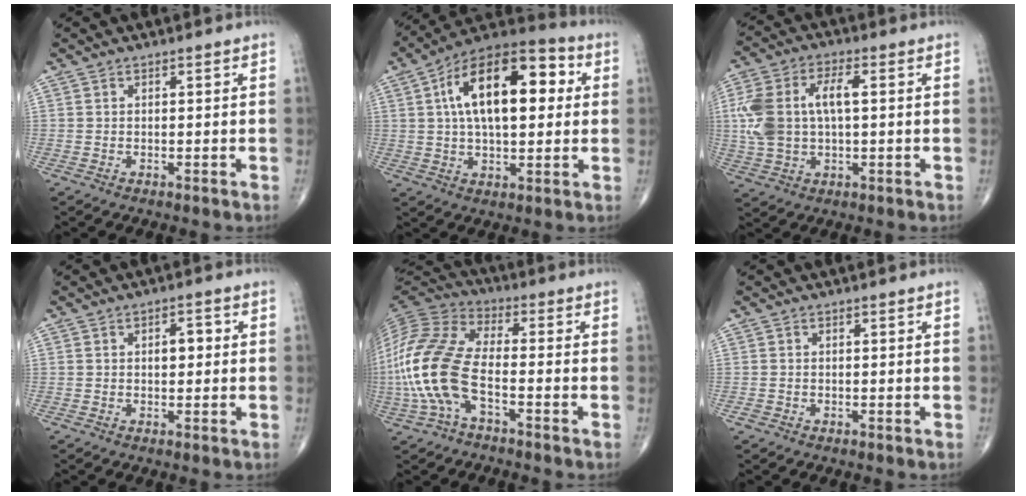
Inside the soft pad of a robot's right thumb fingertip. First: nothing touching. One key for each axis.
{"total": 20.6, "fx": 4.2, "fy": 10.1, "fz": 17.4, "tx": -0.261, "ty": 0.024, "tz": 0.055}
{"total": 13.1, "fx": 1.2, "fy": 7.1, "fz": 11.0, "tx": -0.240, "ty": 0.022, "tz": 0.025}
{"total": 3.1, "fx": 0.3, "fy": 1.8, "fz": 2.5, "tx": -0.028, "ty": 0.008, "tz": 0.002}
{"total": 17.0, "fx": -4.5, "fy": 8.0, "fz": 14.3, "tx": -0.323, "ty": 0.030, "tz": -0.091}
{"total": 0.8, "fx": -0.4, "fy": 0.6, "fz": 0.2, "tx": -0.004, "ty": 0.001, "tz": -0.009}